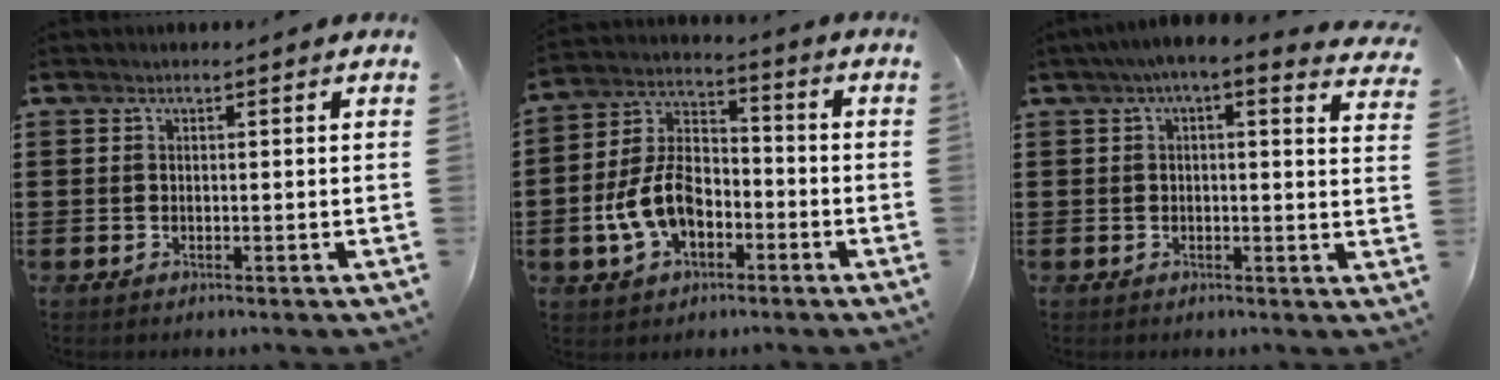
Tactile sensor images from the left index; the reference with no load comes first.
{"total": 9.6, "force": [-3.4, 6.0, 6.6], "torque": [-0.164, 0.009, -0.070]}
{"total": 2.6, "force": [1.5, 0.6, 2.0], "torque": [-0.044, -0.008, 0.023]}